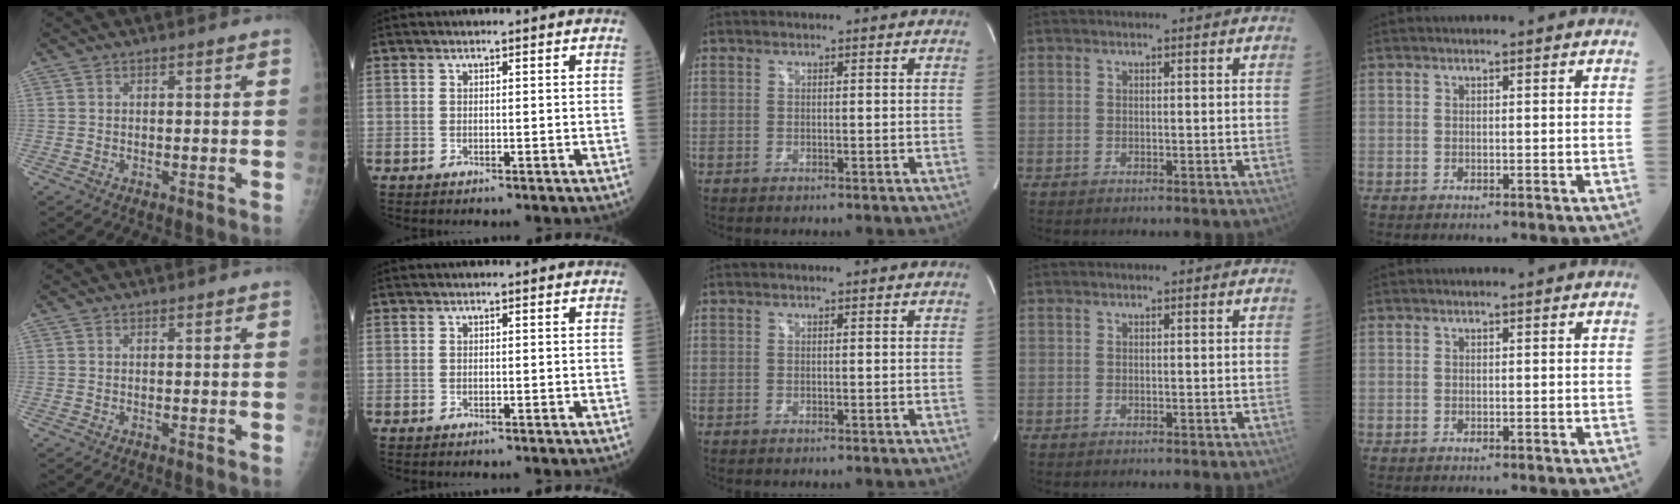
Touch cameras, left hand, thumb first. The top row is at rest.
{}